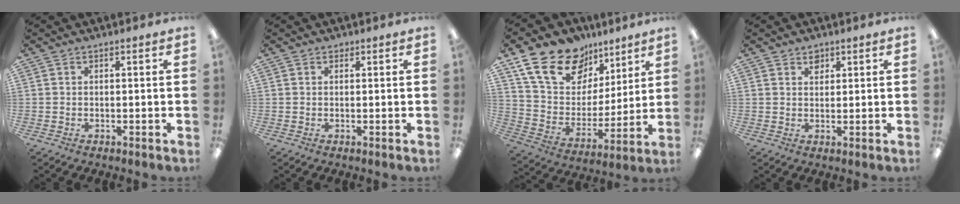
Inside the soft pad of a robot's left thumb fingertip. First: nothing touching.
{"total": 0.8, "force": [0.6, 0.5, 0.1], "torque": [-0.001, 0.002, 0.012]}
{"total": 20.7, "force": [13.1, 13.1, 9.3], "torque": [-0.173, -0.061, 0.244]}
{"total": 2.4, "force": [1.7, 1.5, 0.5], "torque": [0.004, -0.007, 0.030]}